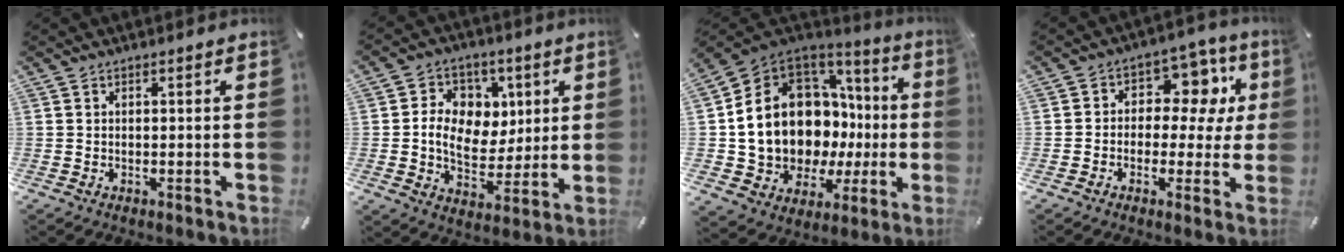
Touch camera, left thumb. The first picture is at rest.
{"total": 11.0, "force": [1.3, 9.4, 5.5], "torque": [-0.093, 0.009, 0.034]}
{"total": 18.1, "force": [1.8, 14.1, 11.3], "torque": [-0.215, -0.050, 0.066]}
{"total": 10.4, "force": [2.0, 7.9, 6.5], "torque": [-0.086, -0.011, 0.035]}